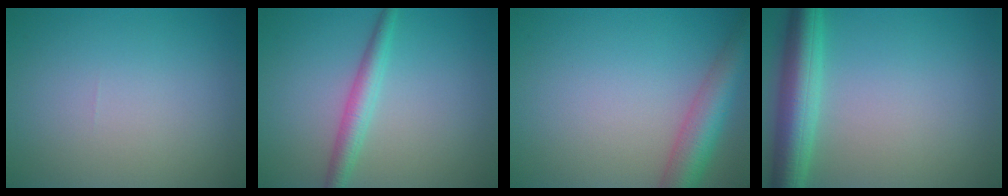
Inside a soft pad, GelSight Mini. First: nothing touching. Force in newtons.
{"total": 2.7, "press": 2.6, "slide": 0.1}
{"total": 5.3, "press": 5.3, "slide": 0.3}
{"total": 5.7, "press": 5.7, "slide": 0.3}